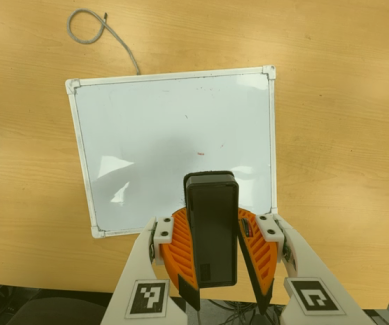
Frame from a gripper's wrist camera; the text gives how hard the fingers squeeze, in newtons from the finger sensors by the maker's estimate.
{"total": 9.8, "left": 9.9, "right": 9.7}